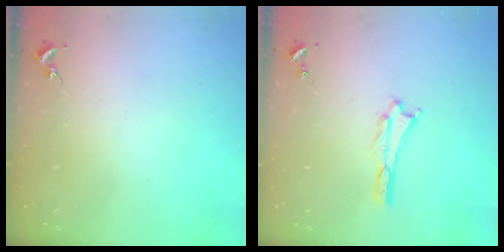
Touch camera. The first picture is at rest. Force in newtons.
{"total": 1.0, "press": 1.0, "slide": 0.1}